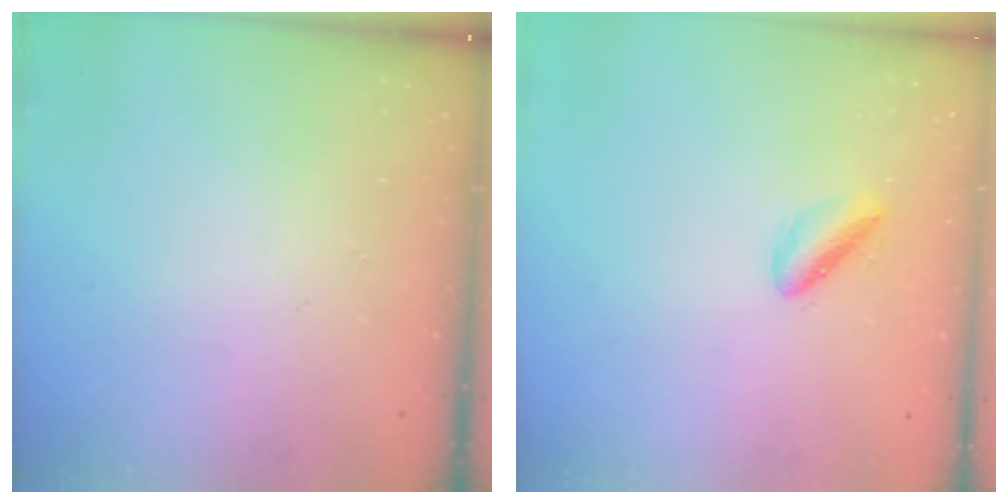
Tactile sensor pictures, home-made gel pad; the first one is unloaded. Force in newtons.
{"total": 3.4, "press": 3.2, "slide": 1.0}